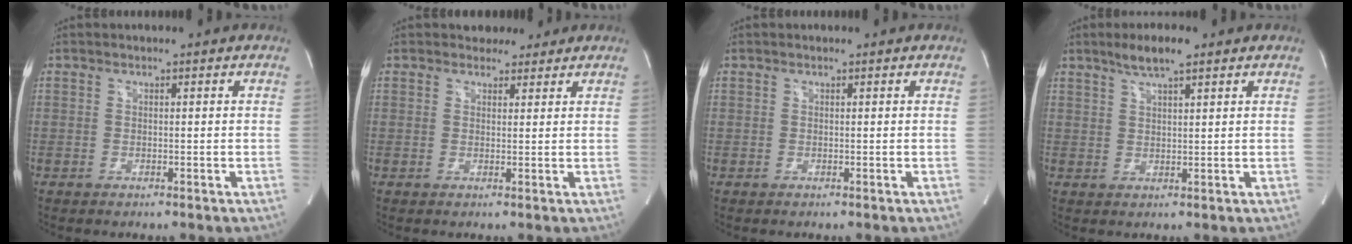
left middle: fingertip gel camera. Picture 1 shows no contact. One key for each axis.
{"total": 2.6, "fx": 2.2, "fy": 1.4, "fz": 0.2, "tx": 0.000, "ty": 0.007, "tz": 0.031}
{"total": 0.0}
{"total": 4.9, "fx": 3.4, "fy": 0.6, "fz": 3.4, "tx": -0.068, "ty": 0.008, "tz": 0.062}